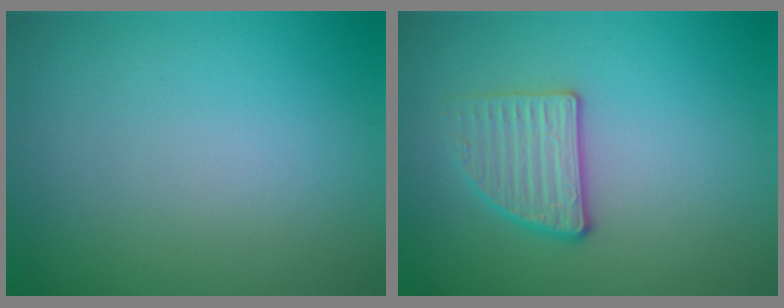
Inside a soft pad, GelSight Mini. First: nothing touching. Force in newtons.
{"total": 2.7, "press": 2.6, "slide": 0.8}